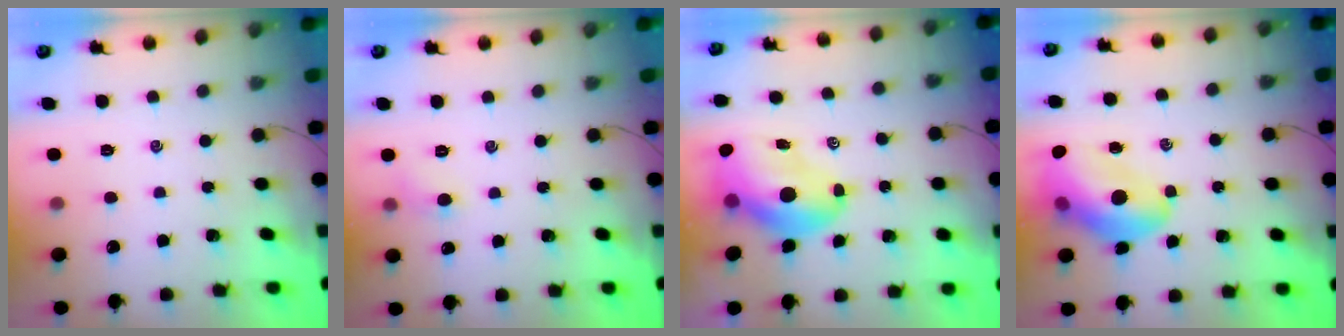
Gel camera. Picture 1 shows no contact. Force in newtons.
{"total": 4.9, "press": 4.6, "slide": 1.6}
{"total": 11.5, "press": 11.1, "slide": 3.1}
{"total": 14.9, "press": 14.3, "slide": 4.2}